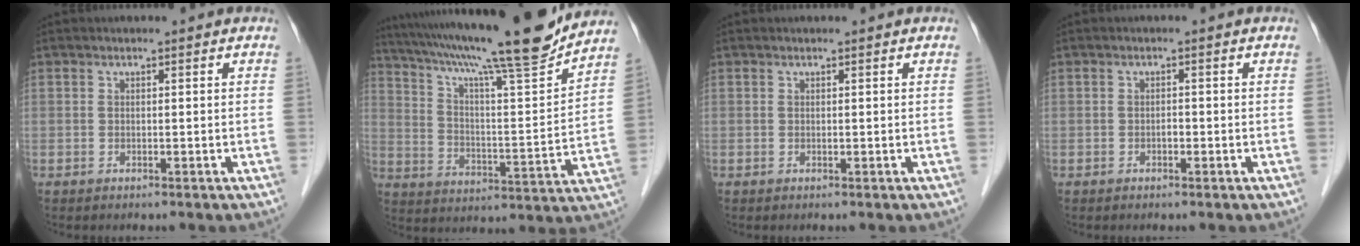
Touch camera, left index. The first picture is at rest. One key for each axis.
{"total": 22.9, "fx": 19.2, "fy": 0.2, "fz": 12.4, "tx": -0.212, "ty": -0.010, "tz": 0.294}
{"total": 0.0}
{"total": 0.5, "fx": -0.3, "fy": 0.3, "fz": 0.3, "tx": -0.005, "ty": 0.001, "tz": -0.007}